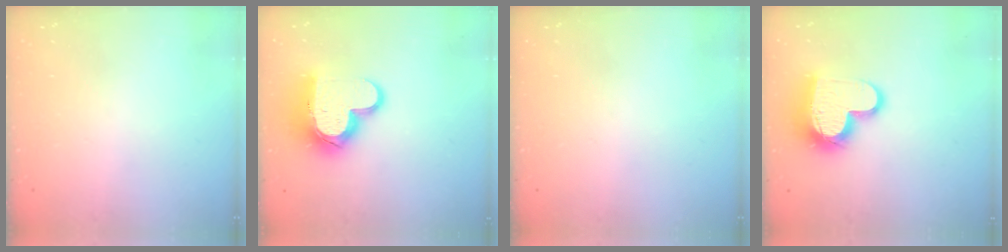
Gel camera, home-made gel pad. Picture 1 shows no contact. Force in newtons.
{"total": 15.5, "press": 15.5, "slide": 1.3}
{"total": 0.0}
{"total": 15.8, "press": 15.8, "slide": 1.2}